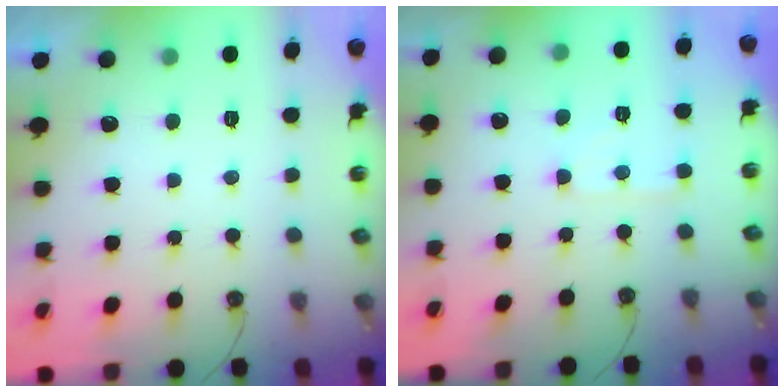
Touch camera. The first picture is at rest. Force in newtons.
{"total": 4.1, "press": 4.1, "slide": 0.6}